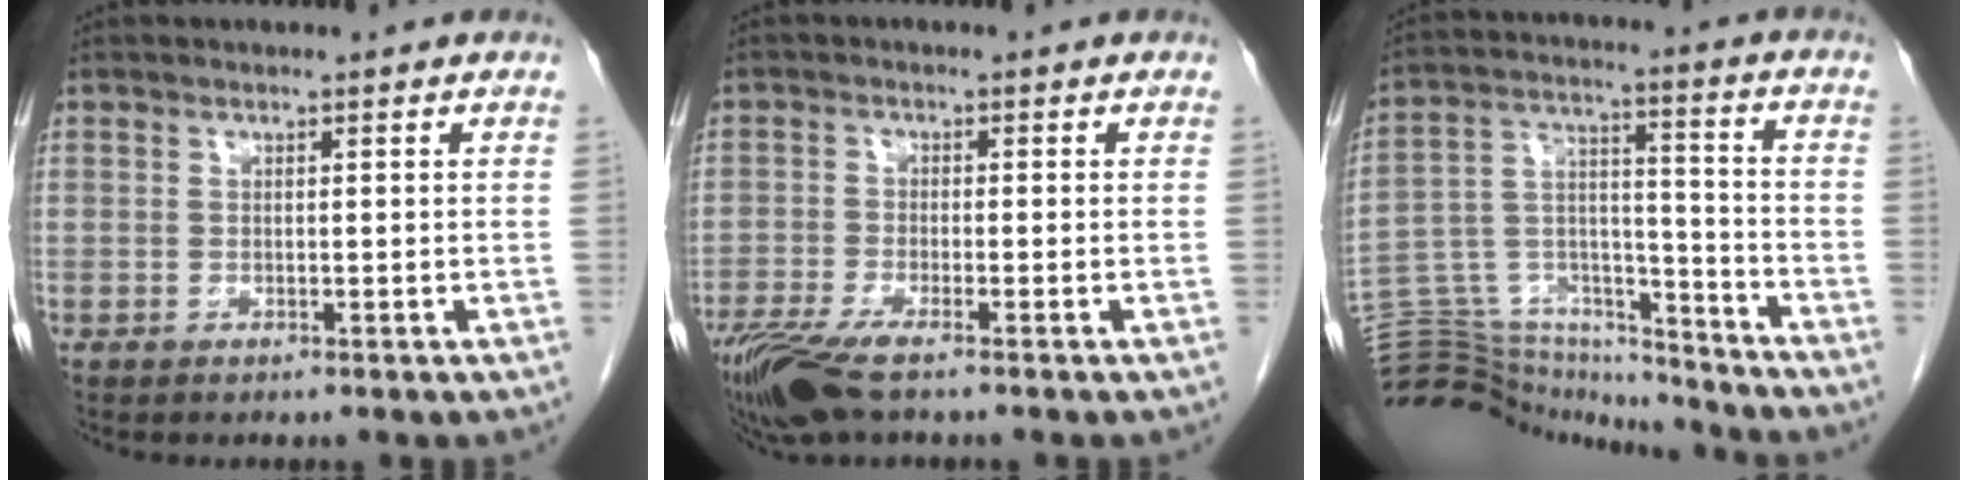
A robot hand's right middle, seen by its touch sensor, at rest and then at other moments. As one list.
[{"total": 7.6, "force": [-5.4, 1.2, 5.2], "torque": [-0.100, -0.020, -0.101]}, {"total": 21.4, "force": [-20.6, 3.8, 4.0], "torque": [-0.103, 0.032, -0.326]}]